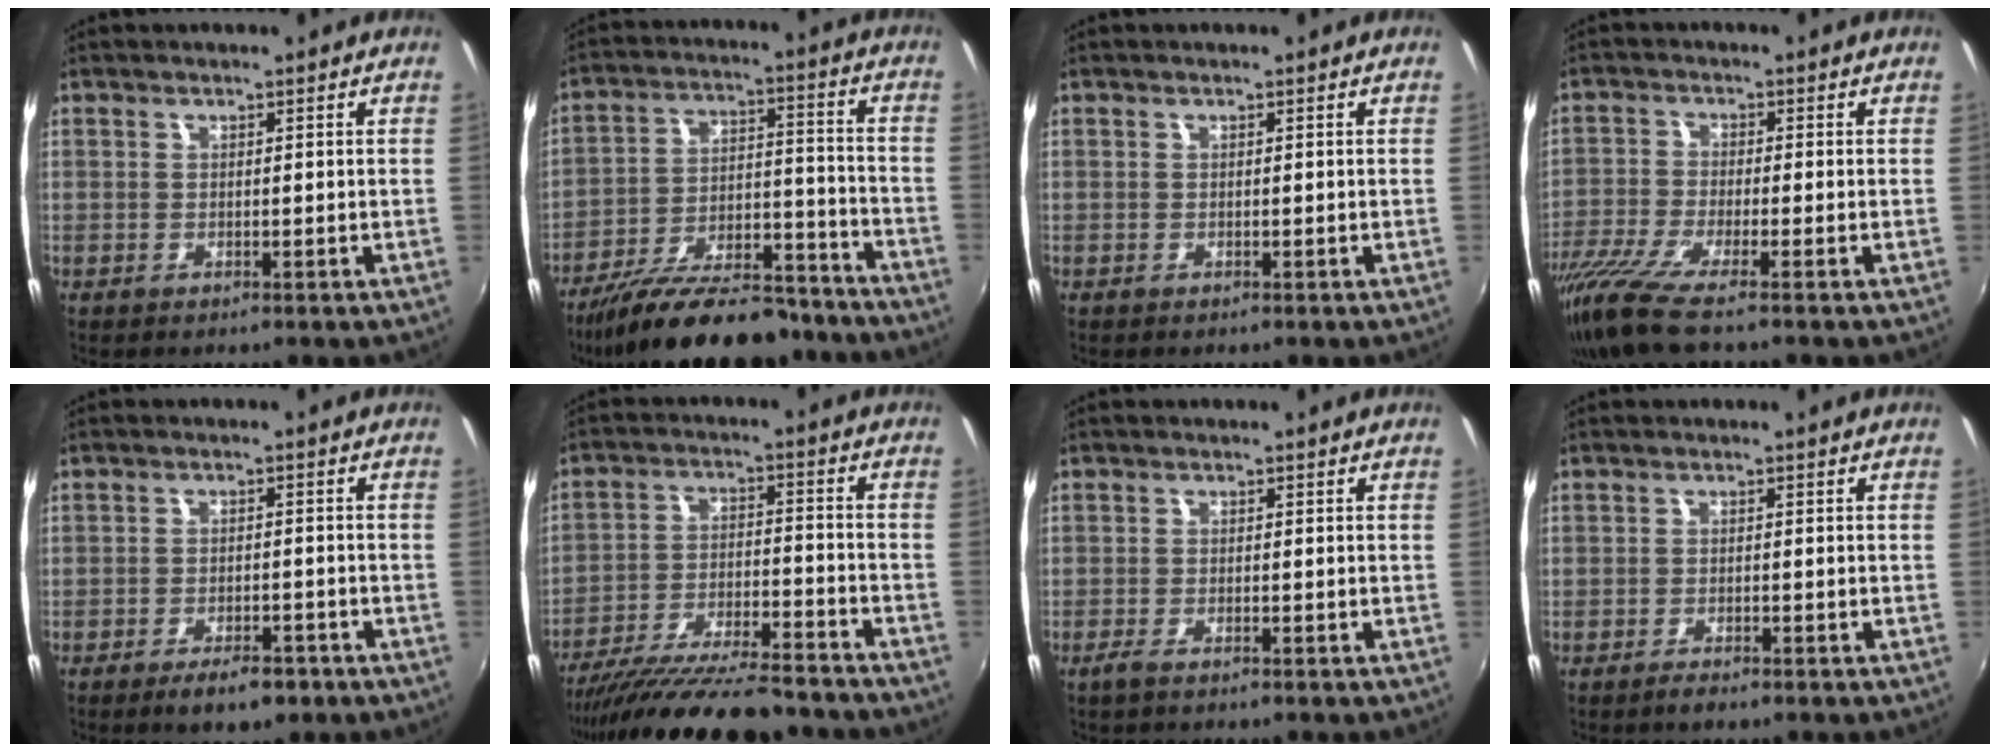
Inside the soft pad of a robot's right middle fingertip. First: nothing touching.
{"total": 23.1, "force": [-18.9, 7.1, 11.2], "torque": [-0.200, -0.008, -0.275]}
{"total": 0.0}
{"total": 9.9, "force": [-7.8, 0.1, 6.1], "torque": [-0.145, -0.039, -0.148]}
{"total": 5.9, "force": [-4.2, 2.3, 3.6], "torque": [-0.076, -0.008, -0.060]}
{"total": 20.6, "force": [-17.9, 3.2, 9.7], "torque": [-0.184, -0.045, -0.278]}
{"total": 1.6, "force": [-1.3, 0.3, 0.9], "torque": [-0.023, -0.005, -0.027]}
{"total": 1.6, "force": [-1.3, 0.5, 0.7], "torque": [-0.018, -0.005, -0.027]}